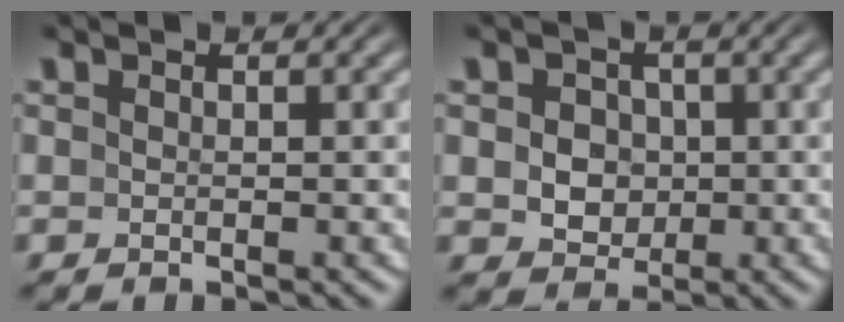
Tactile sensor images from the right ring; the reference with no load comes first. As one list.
[{"total": 4.4, "force": [0.1, 4.0, 1.9], "torque": [-0.031, -0.012, 0.010]}]